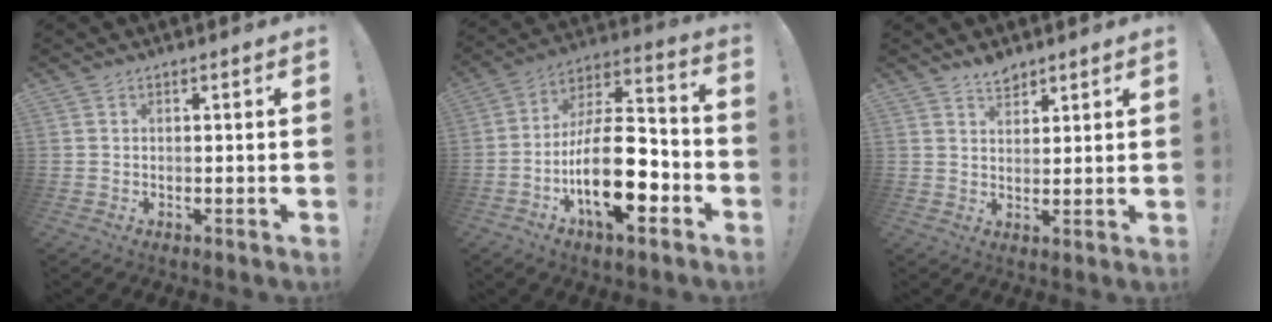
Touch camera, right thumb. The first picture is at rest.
{"total": 22.6, "force": [-7.0, 10.1, 19.0], "torque": [-0.329, 0.037, -0.108]}
{"total": 4.0, "force": [3.5, 1.7, 0.9], "torque": [-0.012, -0.020, 0.063]}